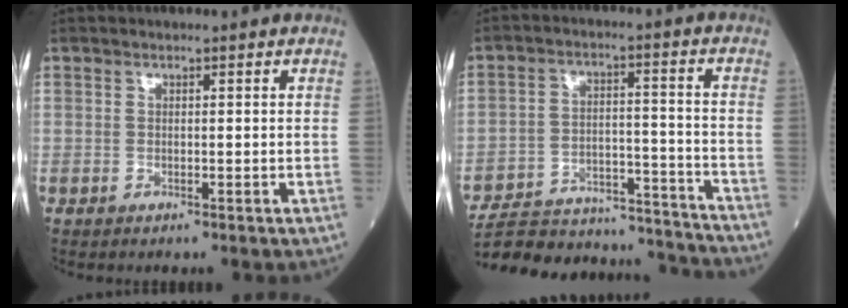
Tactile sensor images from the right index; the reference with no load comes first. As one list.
[{"total": 23.7, "force": [-22.6, 3.6, 6.0], "torque": [-0.105, 0.002, -0.319]}]